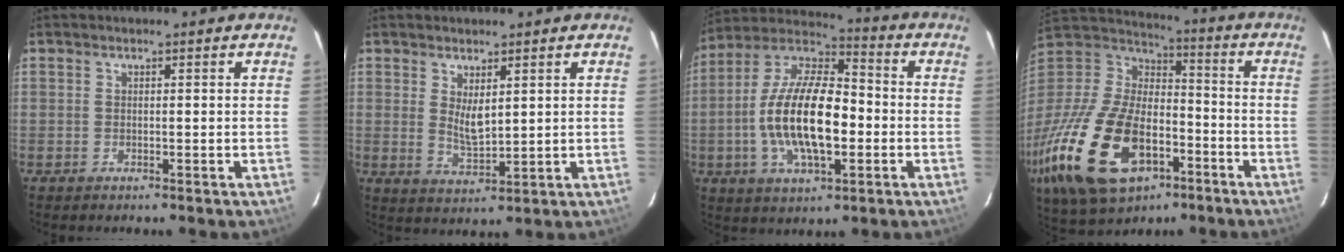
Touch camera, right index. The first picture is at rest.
{"total": 4.7, "force": [1.6, 1.9, 4.1], "torque": [-0.067, -0.011, 0.032]}
{"total": 18.5, "force": [-3.0, 8.0, 16.4], "torque": [-0.321, 0.001, -0.059]}
{"total": 34.1, "force": [-14.9, 19.6, 23.7], "torque": [-0.529, -0.034, -0.244]}